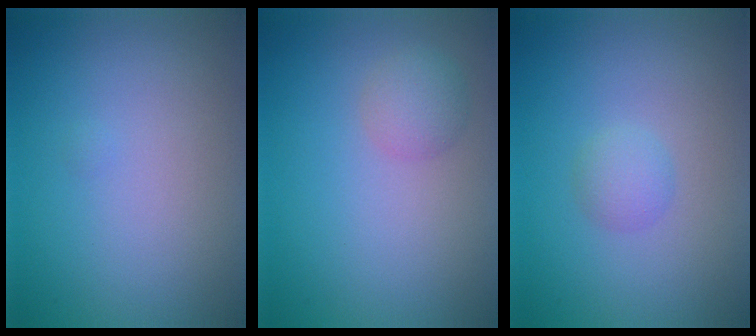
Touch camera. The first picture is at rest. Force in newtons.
{"total": 1.9, "press": 1.8, "slide": 0.1}
{"total": 1.5, "press": 1.5, "slide": 0.1}